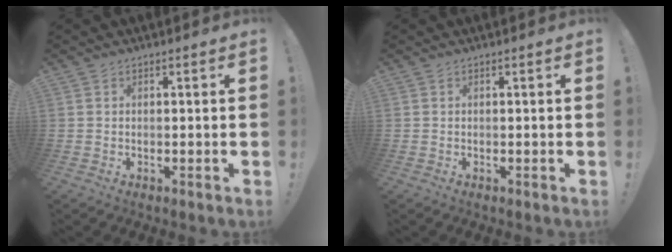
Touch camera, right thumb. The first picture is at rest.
{"total": 0.0}